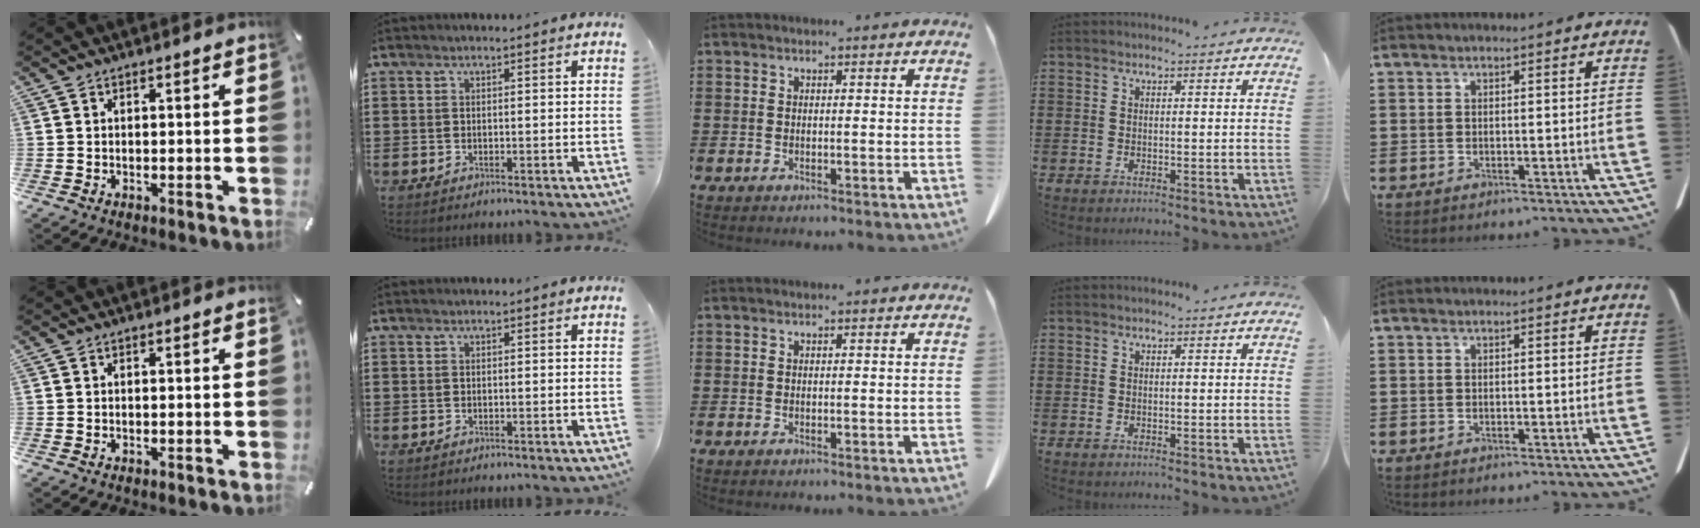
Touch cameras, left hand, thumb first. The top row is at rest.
{}